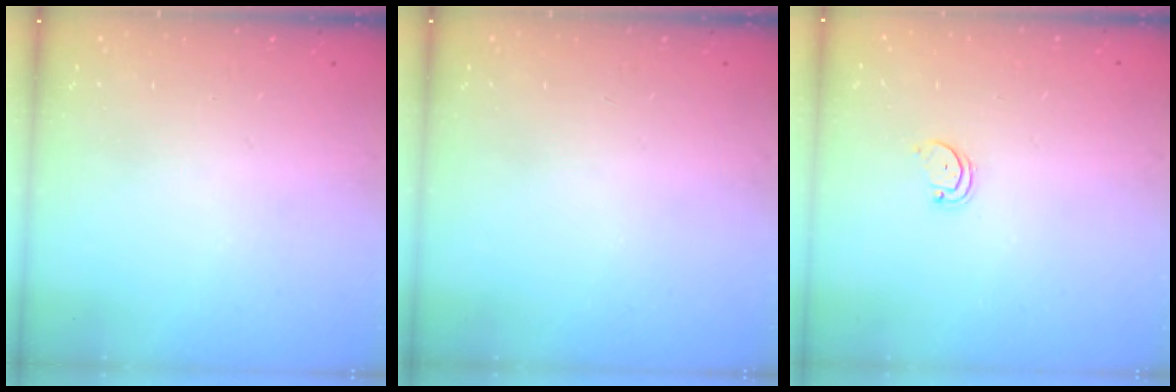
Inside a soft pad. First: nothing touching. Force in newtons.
{"total": 0.0}
{"total": 1.8, "press": 1.7, "slide": 0.2}